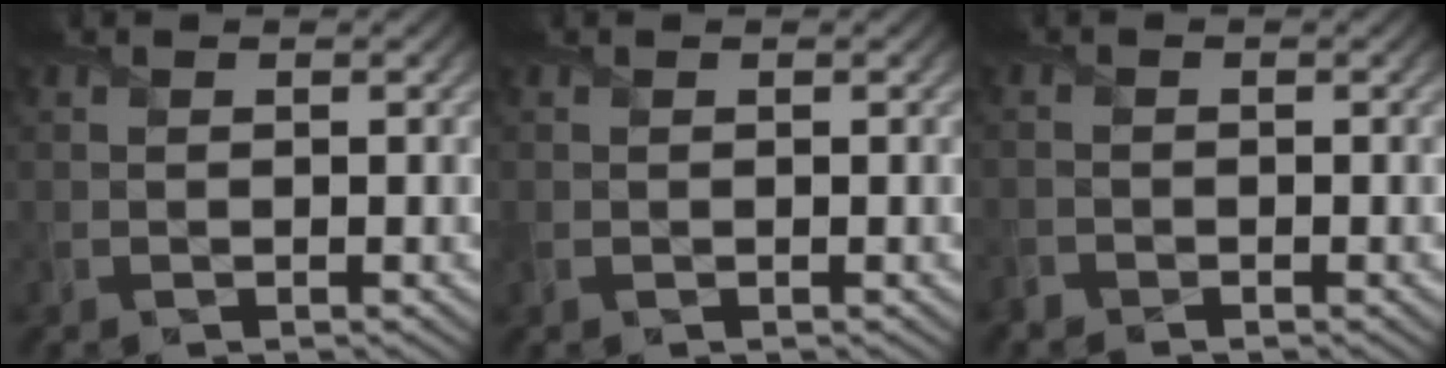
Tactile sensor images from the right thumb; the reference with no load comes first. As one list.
[{"total": 0.8, "force": [0.0, 0.6, 0.5], "torque": [-0.017, -0.001, 0.001]}, {"total": 1.3, "force": [-1.2, 0.4, 0.0], "torque": [-0.002, -0.002, -0.028]}]